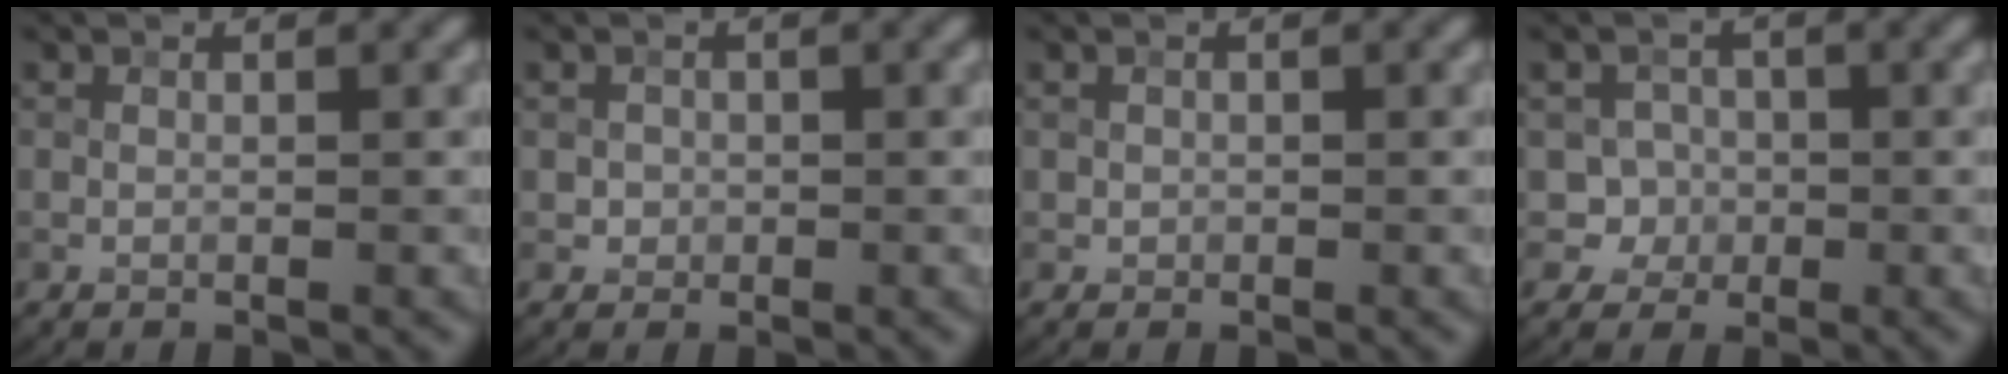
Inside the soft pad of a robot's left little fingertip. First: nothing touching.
{"total": 1.0, "force": [0.0, 1.0, 0.1], "torque": [0.011, -0.003, 0.000]}
{"total": 0.6, "force": [0.1, 0.6, 0.0], "torque": [0.005, -0.003, -0.001]}
{"total": 3.2, "force": [-0.9, 3.0, 0.4], "torque": [0.020, 0.005, -0.022]}